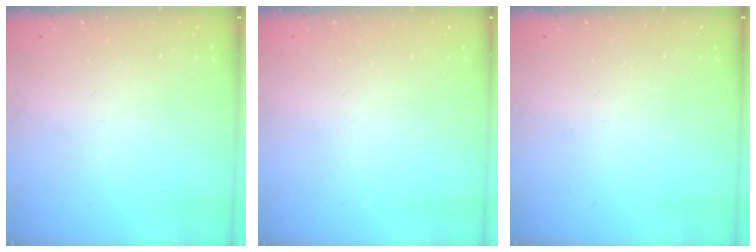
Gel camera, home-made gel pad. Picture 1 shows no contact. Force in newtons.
{"total": 0.0}
{"total": 0.0}